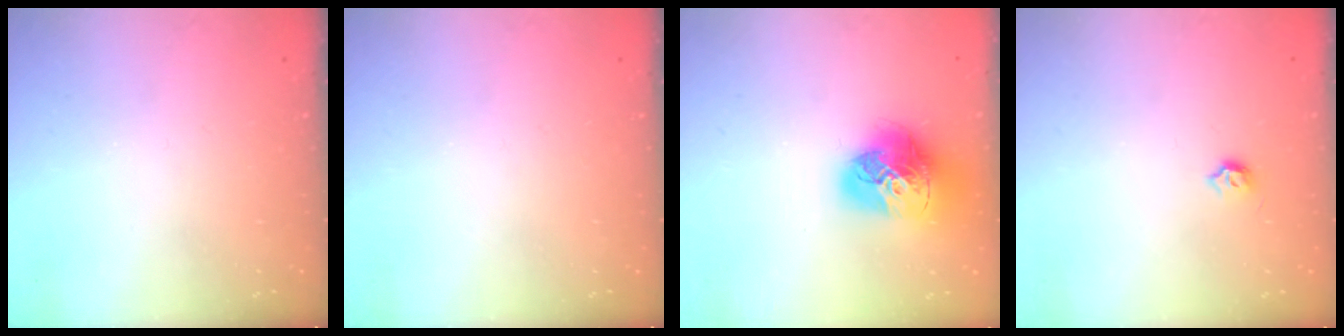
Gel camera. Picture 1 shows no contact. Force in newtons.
{"total": 0.0}
{"total": 17.5, "press": 17.4, "slide": 2.0}
{"total": 3.9, "press": 3.9, "slide": 0.6}